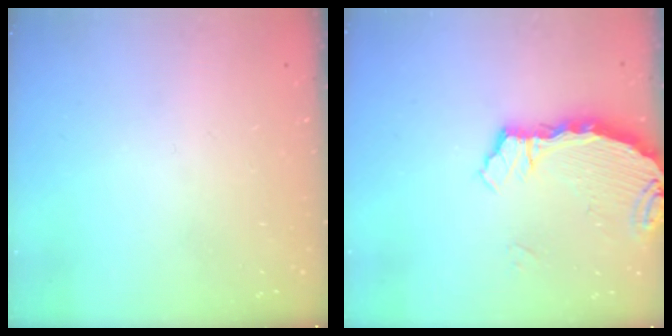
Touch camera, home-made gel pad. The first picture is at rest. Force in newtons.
{"total": 3.7, "press": 3.7, "slide": 0.4}